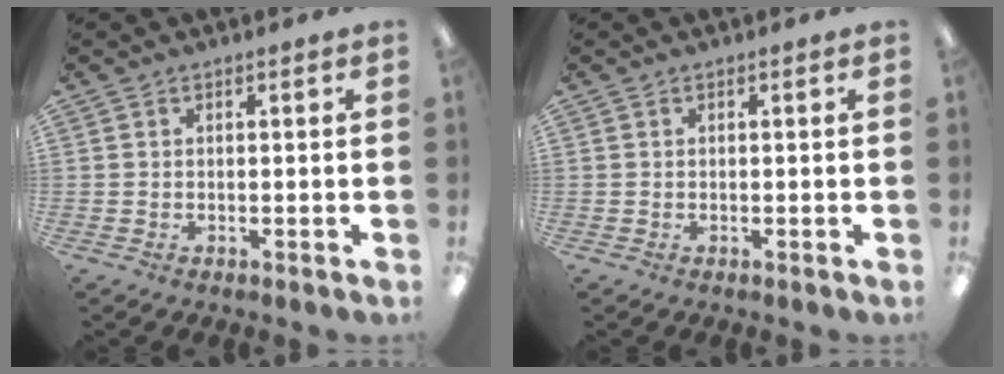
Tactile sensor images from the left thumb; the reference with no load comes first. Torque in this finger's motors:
{"motor_torque": [0.00, 0.01, 0.00, 0.00, 0.00]}